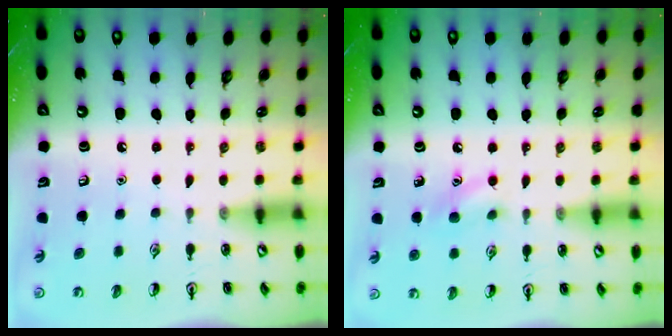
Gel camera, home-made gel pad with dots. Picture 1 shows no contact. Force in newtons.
{"total": 7.9, "press": 7.6, "slide": 1.9}